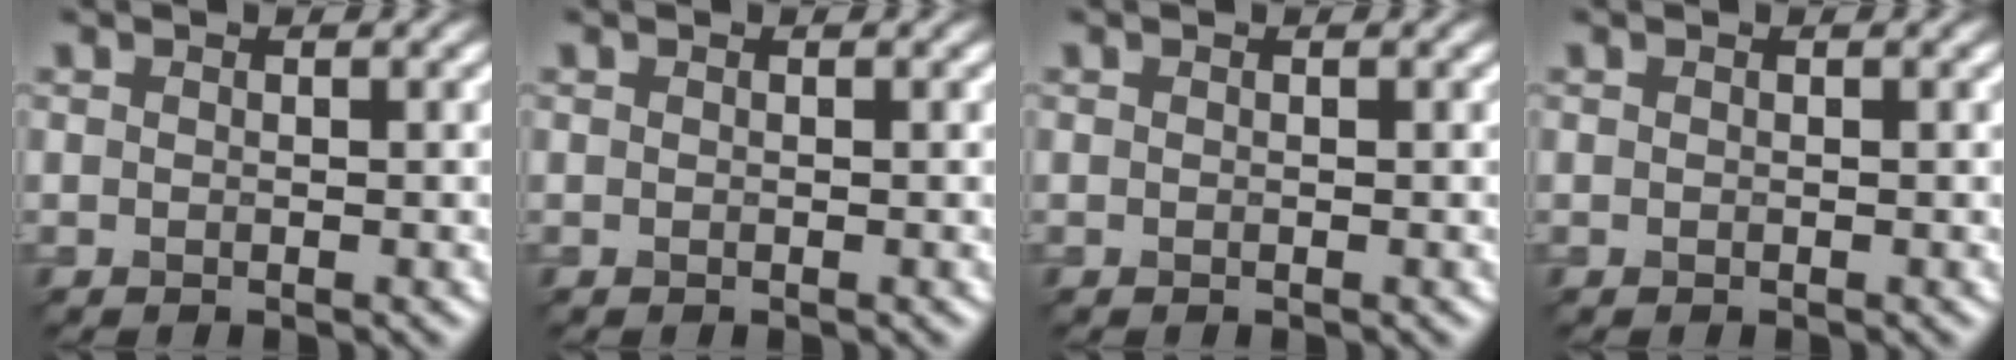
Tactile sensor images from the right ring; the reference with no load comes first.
{"total": 0.0}
{"total": 0.0}
{"total": 0.0}